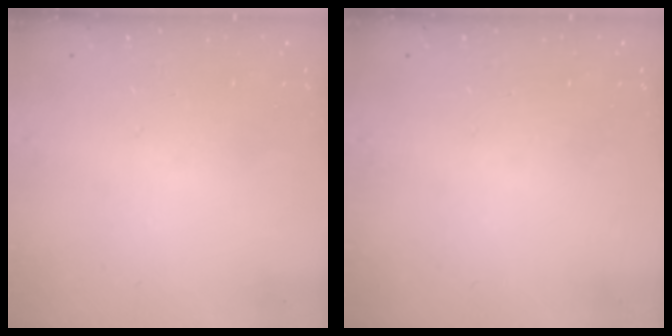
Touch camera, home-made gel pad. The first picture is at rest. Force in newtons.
{"total": 0.0}